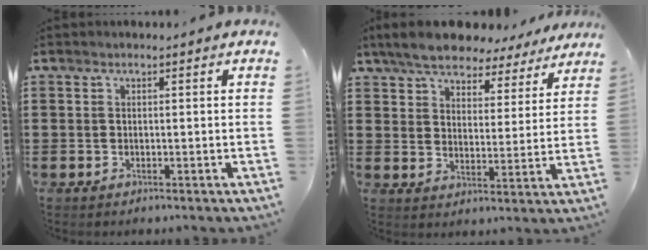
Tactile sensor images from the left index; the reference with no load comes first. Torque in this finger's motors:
{"motor_torque": [1.39, -0.74, 0.75, 0.21]}